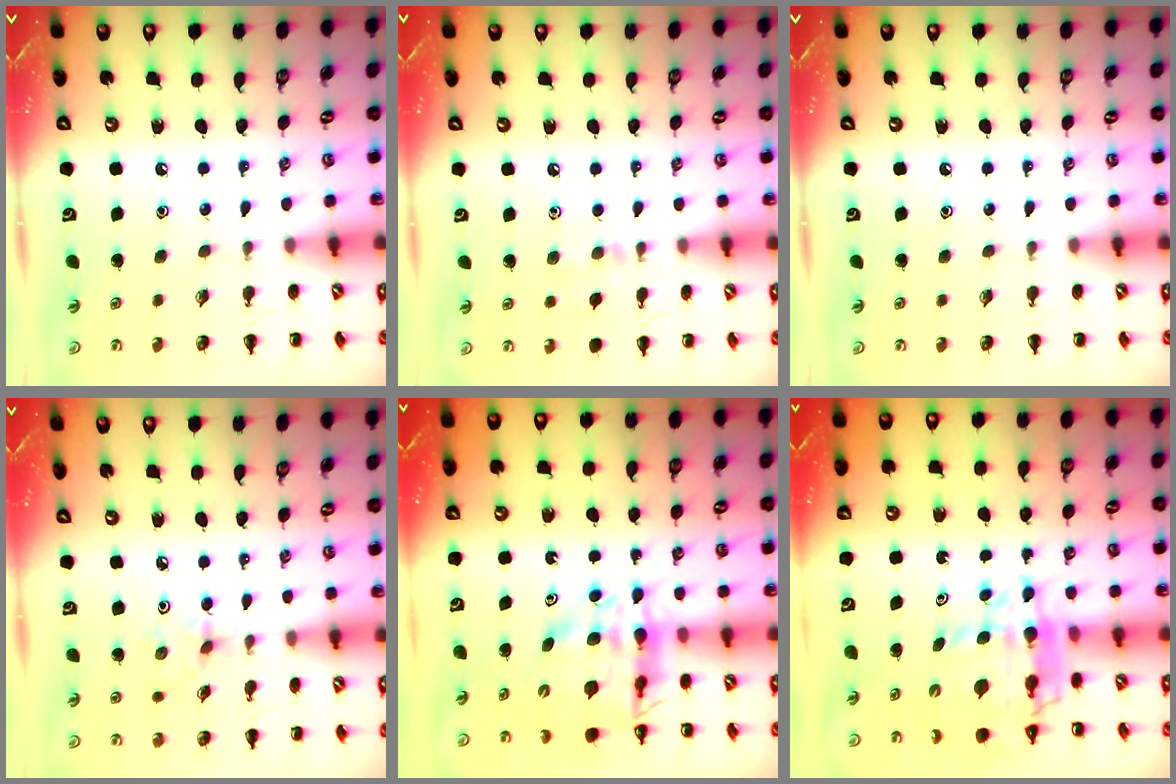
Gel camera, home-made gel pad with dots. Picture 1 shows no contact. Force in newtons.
{"total": 5.7, "press": 5.6, "slide": 1.5}
{"total": 0.0}
{"total": 3.0, "press": 2.8, "slide": 0.9}
{"total": 13.5, "press": 12.9, "slide": 3.9}
{"total": 11.9, "press": 11.3, "slide": 3.6}